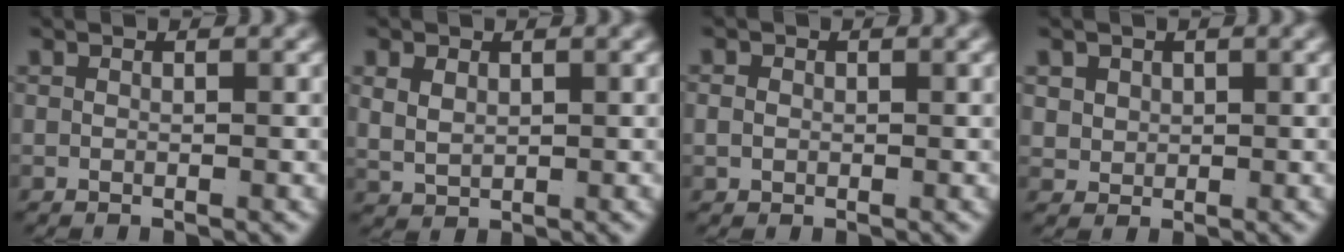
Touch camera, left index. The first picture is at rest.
{"total": 2.8, "force": [0.8, 2.3, 1.4], "torque": [-0.042, -0.011, 0.027]}
{"total": 1.0, "force": [-0.1, 0.9, 0.5], "torque": [-0.019, -0.009, 0.004]}
{"total": 2.3, "force": [0.9, 1.9, 0.9], "torque": [-0.031, -0.014, 0.030]}